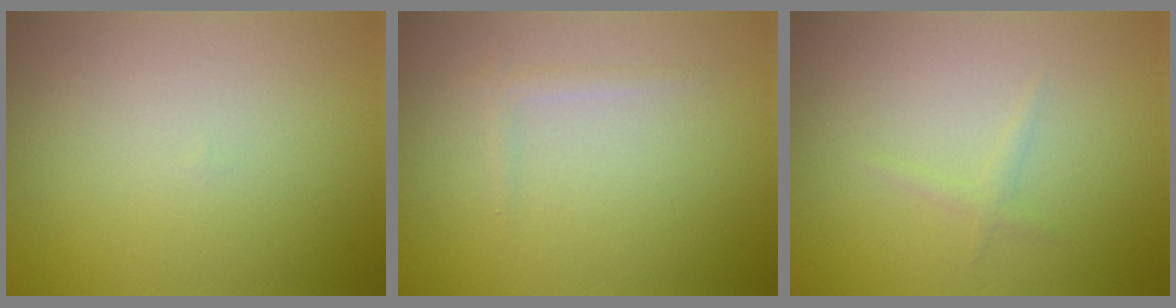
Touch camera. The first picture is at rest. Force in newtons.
{"total": 0.9, "press": 0.9, "slide": 0.0}
{"total": 0.8, "press": 0.8, "slide": 0.0}